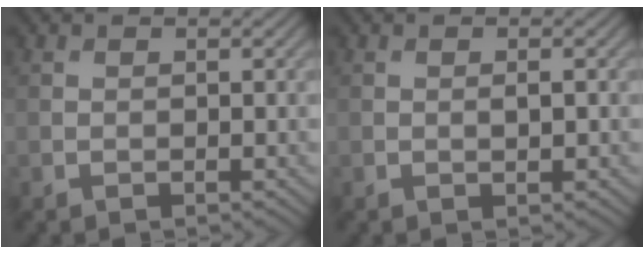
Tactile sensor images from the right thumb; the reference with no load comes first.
{"total": 0.9, "force": [0.0, 0.3, 0.9], "torque": [-0.016, -0.002, 0.000]}